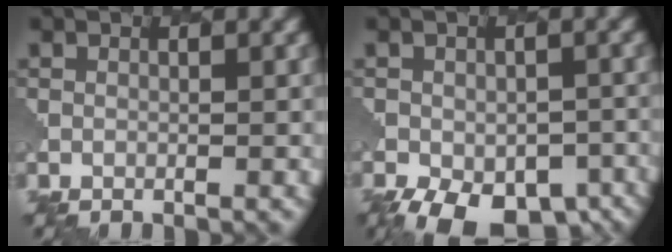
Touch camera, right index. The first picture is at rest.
{"total": 9.9, "force": [-6.3, 5.0, 5.8], "torque": [-0.093, -0.034, -0.081]}